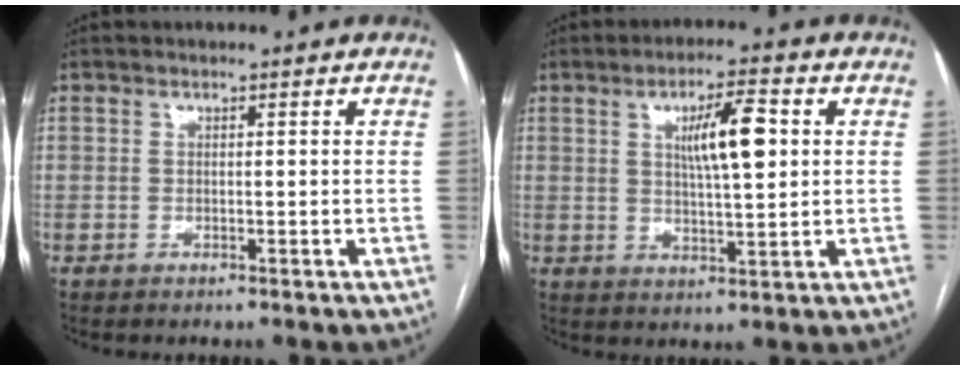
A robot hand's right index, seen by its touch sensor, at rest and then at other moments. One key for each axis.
{"total": 8.0, "fx": 2.0, "fy": 1.4, "fz": 7.6, "tx": -0.128, "ty": 0.009, "tz": 0.037}